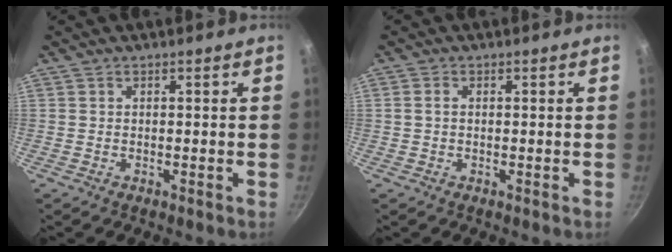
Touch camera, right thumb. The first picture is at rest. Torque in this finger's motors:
{"motor_torque": [-0.16, -0.08, -0.26, 0.24, 0.02]}